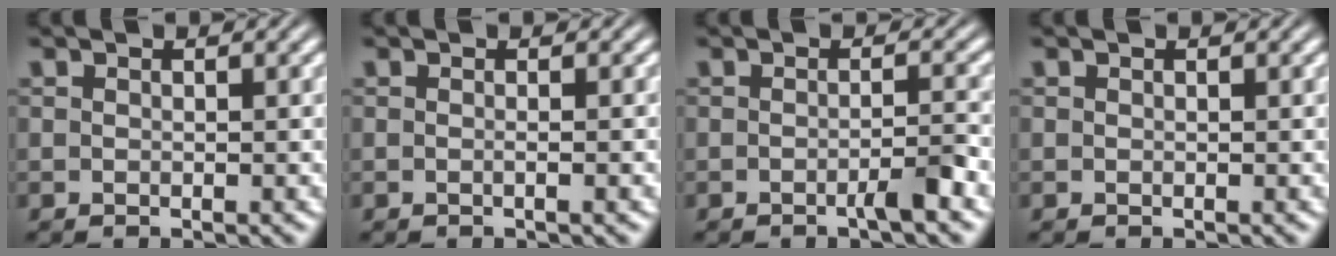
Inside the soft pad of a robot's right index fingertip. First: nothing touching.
{"total": 0.7, "force": [-0.3, -0.3, 0.6], "torque": [-0.015, 0.000, -0.007]}
{"total": 1.8, "force": [-1.2, -0.2, 1.4], "torque": [-0.014, 0.003, -0.023]}
{"total": 0.0}